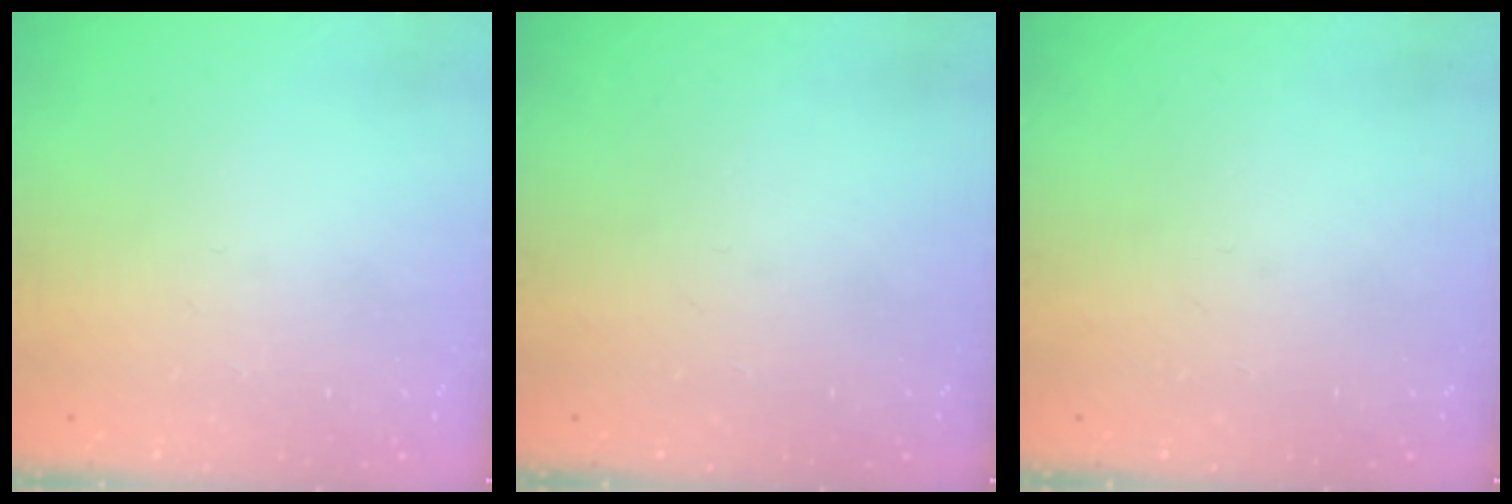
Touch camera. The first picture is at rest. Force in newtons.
{"total": 0.0}
{"total": 0.0}